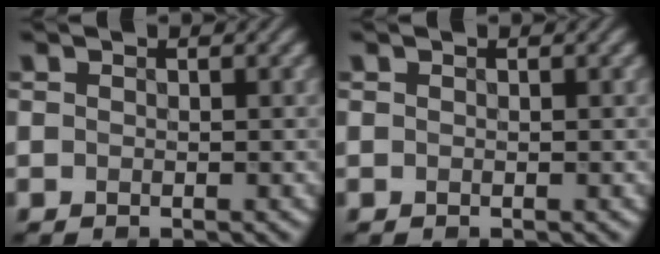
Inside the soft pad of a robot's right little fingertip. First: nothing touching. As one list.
[{"total": 0.0}]